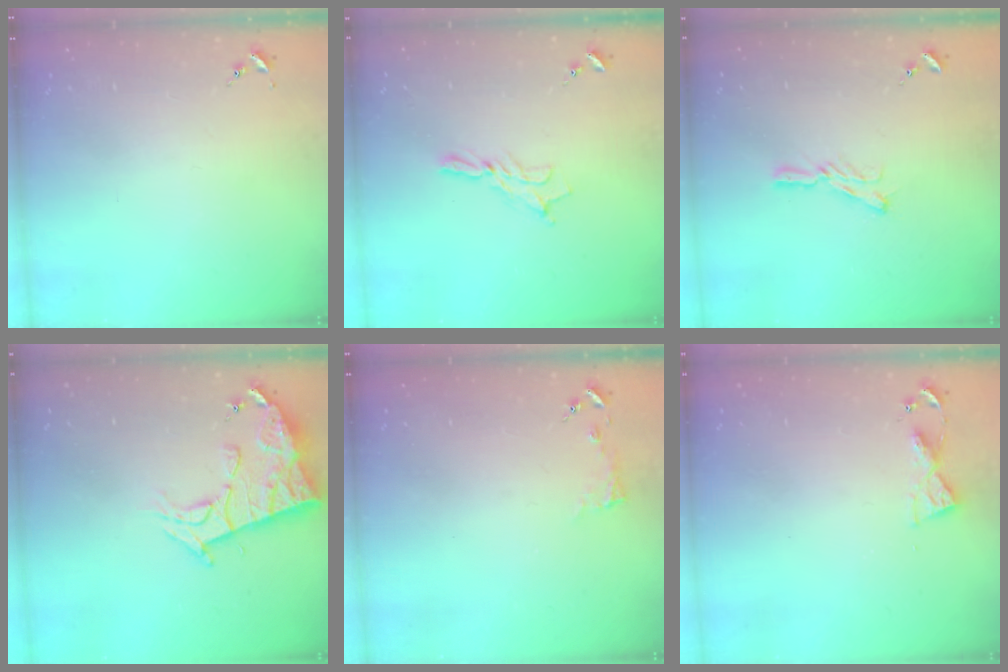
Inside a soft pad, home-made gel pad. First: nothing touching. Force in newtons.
{"total": 8.7, "press": 8.6, "slide": 0.6}
{"total": 6.4, "press": 6.3, "slide": 0.6}
{"total": 12.4, "press": 12.4, "slide": 1.2}
{"total": 3.7, "press": 3.7, "slide": 0.3}
{"total": 5.6, "press": 5.5, "slide": 0.5}